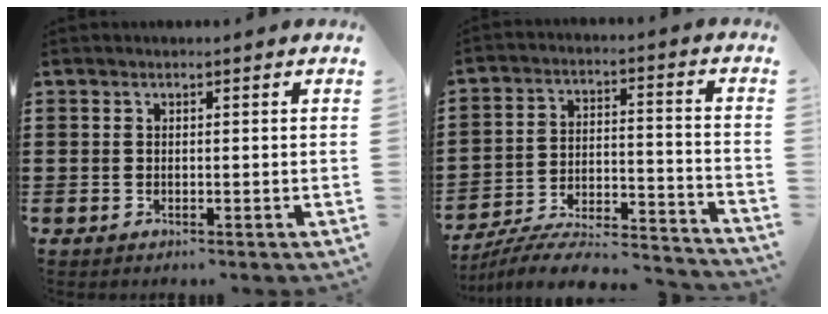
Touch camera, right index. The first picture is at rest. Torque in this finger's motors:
{"motor_torque": [-2.14, 0.00, -1.05, -0.09]}